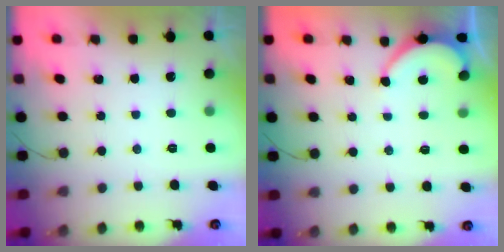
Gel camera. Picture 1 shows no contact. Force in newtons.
{"total": 4.1, "press": 4.0, "slide": 0.6}